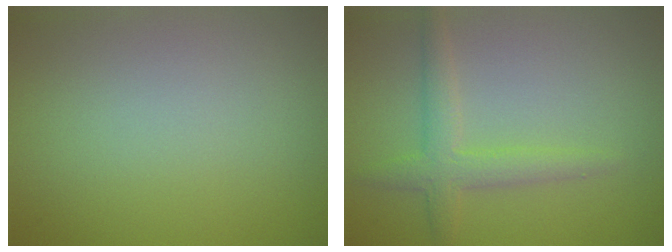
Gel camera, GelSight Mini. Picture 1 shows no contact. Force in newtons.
{"total": 2.8, "press": 2.8, "slide": 0.1}